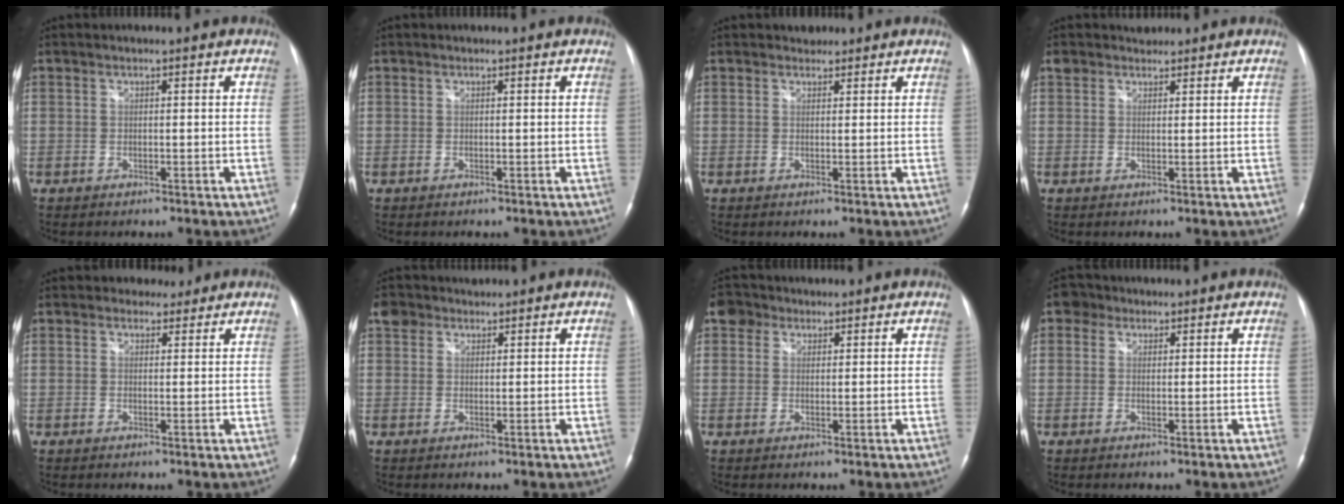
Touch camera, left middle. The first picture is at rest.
{"total": 0.0}
{"total": 1.5, "force": [1.2, 0.9, -0.1], "torque": [0.005, 0.006, 0.014]}
{"total": 2.3, "force": [1.9, 1.3, -0.2], "torque": [0.003, 0.017, 0.031]}
{"total": 2.3, "force": [1.9, 1.3, 0.0], "torque": [0.005, 0.005, 0.025]}
{"total": 2.9, "force": [2.0, 2.0, 0.3], "torque": [-0.010, 0.025, 0.036]}
{"total": 3.2, "force": [1.9, 2.6, 0.6], "torque": [-0.014, 0.019, 0.032]}
{"total": 2.6, "force": [1.3, 2.2, 0.4], "torque": [-0.006, 0.011, 0.018]}